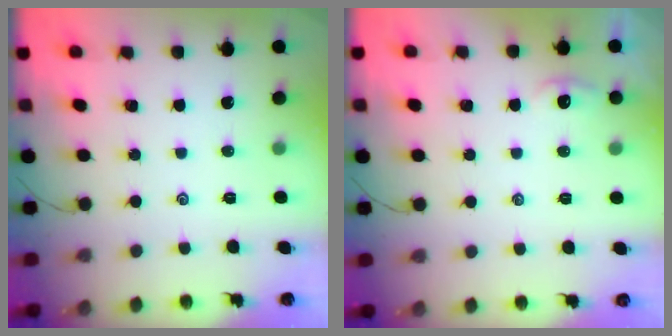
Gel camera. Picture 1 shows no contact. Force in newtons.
{"total": 0.0}